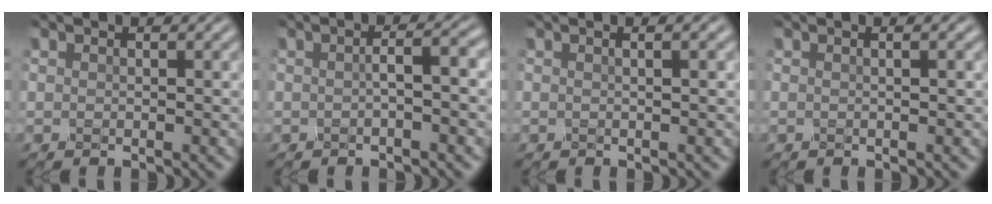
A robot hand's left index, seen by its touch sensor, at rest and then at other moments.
{"total": 2.0, "force": [-0.7, 0.5, 1.9], "torque": [-0.026, 0.004, -0.010]}
{"total": 3.5, "force": [1.3, 1.8, 2.7], "torque": [-0.013, 0.019, -0.008]}
{"total": 2.7, "force": [1.0, 1.5, 2.1], "torque": [-0.010, 0.011, -0.011]}